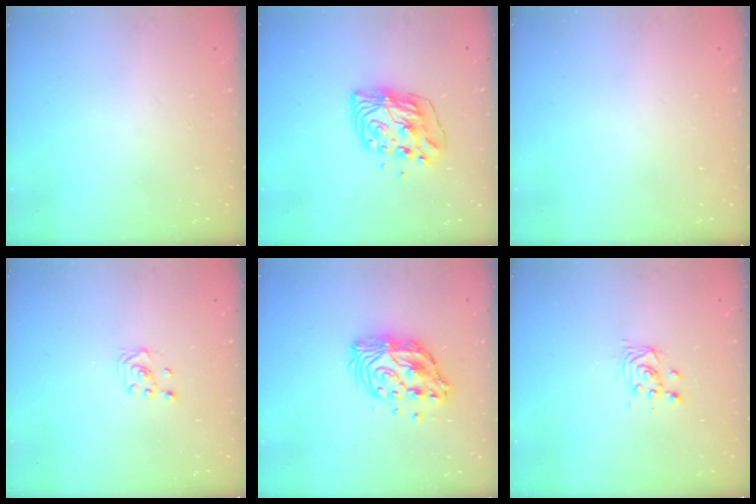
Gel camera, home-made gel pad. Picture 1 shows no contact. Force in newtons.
{"total": 9.7, "press": 9.6, "slide": 0.8}
{"total": 0.0}
{"total": 2.0, "press": 1.8, "slide": 0.8}
{"total": 12.6, "press": 12.6, "slide": 1.0}
{"total": 2.7, "press": 2.7, "slide": 0.1}